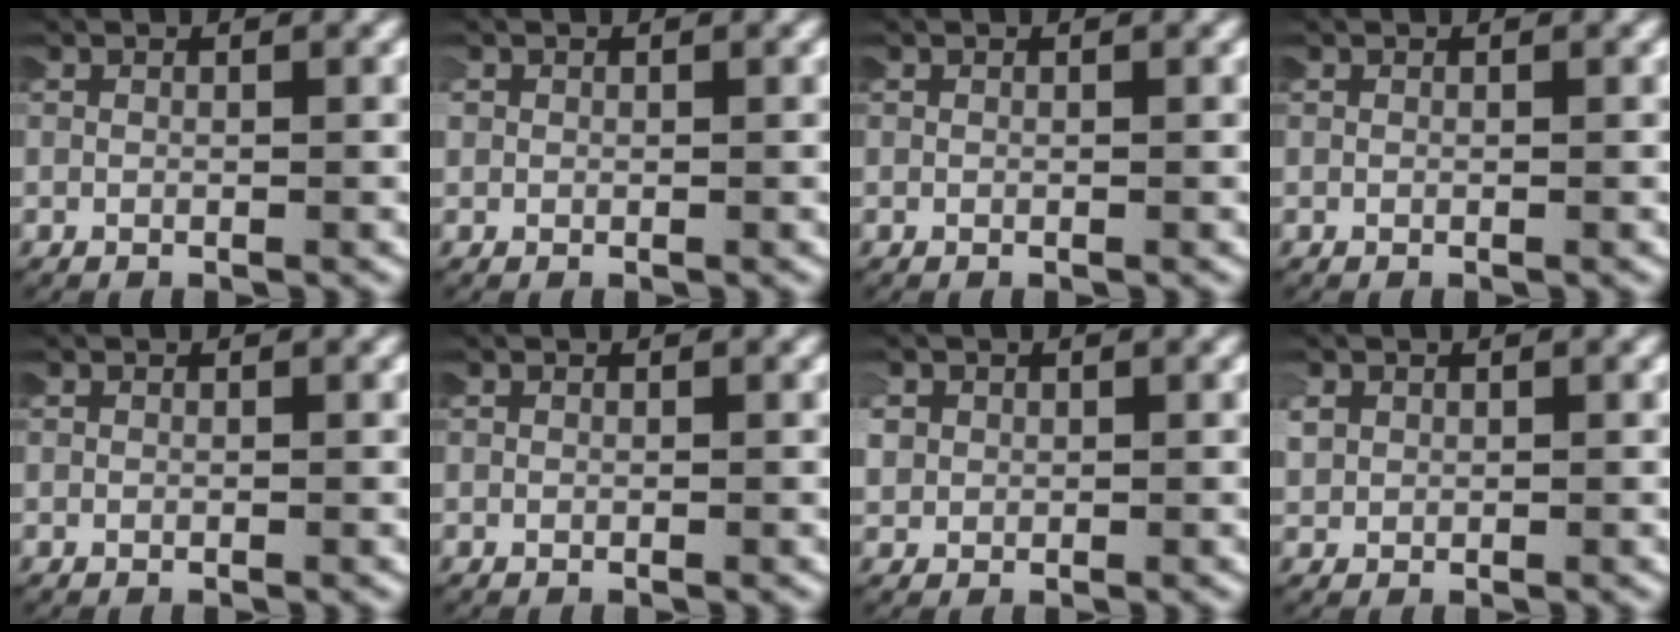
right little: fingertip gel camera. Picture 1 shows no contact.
{"total": 0.6, "force": [0.1, 0.6, -0.1], "torque": [-0.001, 0.003, 0.000]}
{"total": 0.0}
{"total": 0.0}
{"total": 0.0}
{"total": 0.0}
{"total": 2.5, "force": [0.4, 2.3, 0.9], "torque": [-0.040, 0.000, 0.008]}
{"total": 1.8, "force": [0.6, 1.5, 0.7], "torque": [-0.032, -0.002, 0.014]}